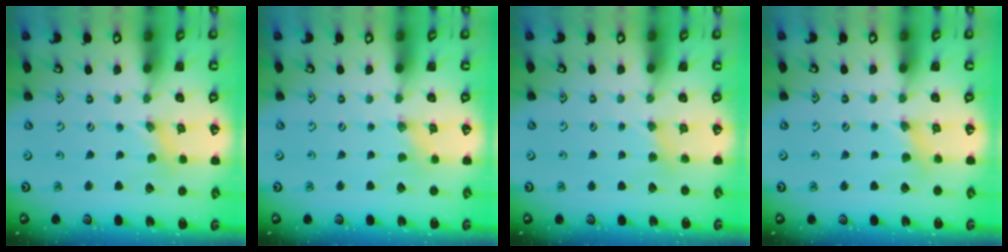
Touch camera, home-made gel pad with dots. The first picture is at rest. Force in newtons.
{"total": 1.5, "press": 1.5, "slide": 0.3}
{"total": 3.1, "press": 3.1, "slide": 0.4}
{"total": 3.4, "press": 3.4, "slide": 0.3}